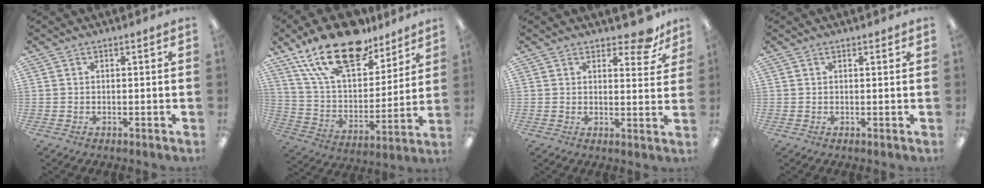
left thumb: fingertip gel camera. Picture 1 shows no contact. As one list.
[{"total": 22.4, "force": [15.5, 10.1, 12.6], "torque": [-0.241, -0.078, 0.276]}, {"total": 6.8, "force": [5.3, 2.7, 3.4], "torque": [-0.025, -0.036, 0.087]}, {"total": 0.7, "force": [0.5, 0.1, 0.4], "torque": [-0.001, -0.002, 0.007]}]